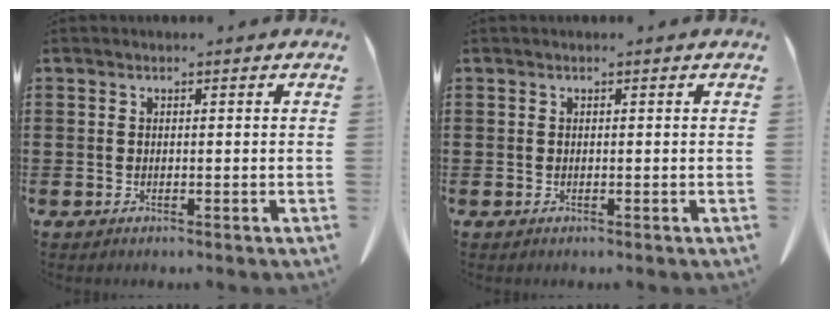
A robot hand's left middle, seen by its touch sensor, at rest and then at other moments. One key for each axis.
{"total": 0.0}